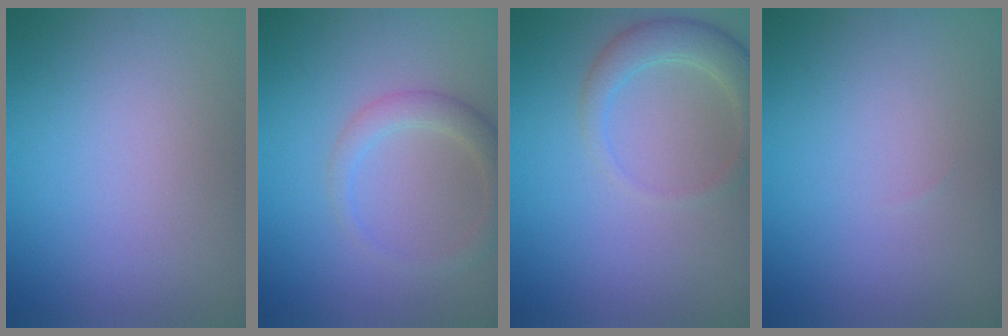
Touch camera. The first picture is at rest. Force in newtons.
{"total": 2.5, "press": 2.5, "slide": 0.2}
{"total": 3.2, "press": 3.2, "slide": 0.2}
{"total": 0.0}